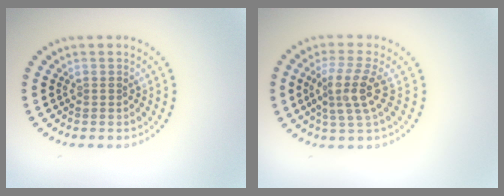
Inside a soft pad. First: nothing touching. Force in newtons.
{"total": 3.6, "press": 2.9, "slide": 2.1}